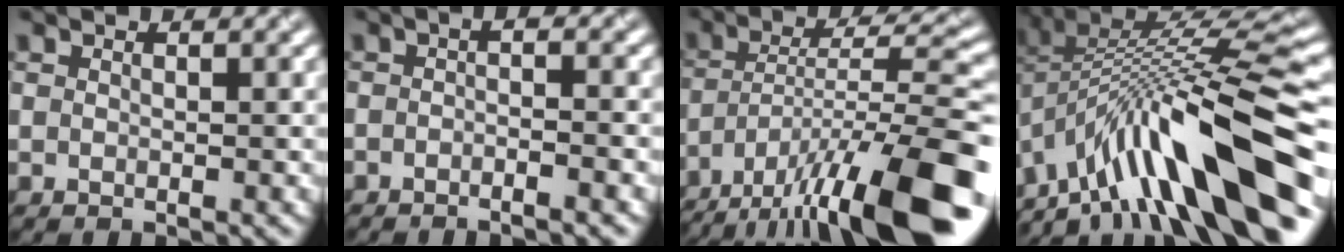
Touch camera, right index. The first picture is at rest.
{"total": 3.0, "force": [-1.6, 0.8, 2.4], "torque": [-0.013, 0.006, -0.035]}
{"total": 15.0, "force": [-10.3, 3.6, 10.4], "torque": [-0.180, 0.006, -0.166]}
{"total": 13.4, "force": [-6.4, 3.4, 11.3], "torque": [-0.187, 0.040, -0.095]}